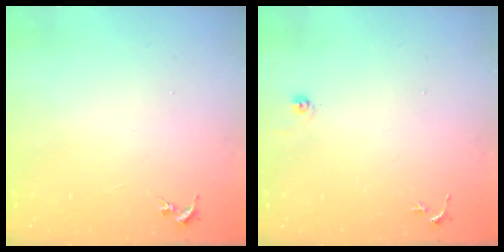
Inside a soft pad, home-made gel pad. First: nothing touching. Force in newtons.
{"total": 5.1, "press": 5.0, "slide": 0.4}